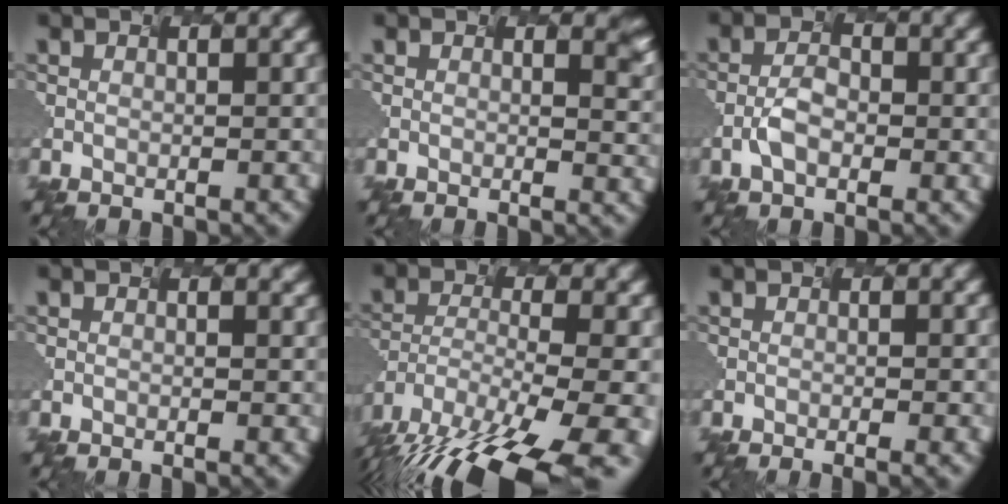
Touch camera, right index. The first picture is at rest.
{"total": 2.7, "force": [1.4, 1.0, 2.0], "torque": [-0.011, -0.001, 0.018]}
{"total": 2.3, "force": [-1.7, 0.9, 1.3], "torque": [-0.032, 0.003, -0.030]}
{"total": 1.4, "force": [0.6, 0.8, 1.0], "torque": [0.007, 0.001, -0.010]}
{"total": 16.2, "force": [-11.9, 5.1, 9.7], "torque": [-0.192, -0.033, -0.155]}
{"total": 1.8, "force": [-0.4, 0.7, 1.6], "torque": [-0.003, 0.000, -0.011]}